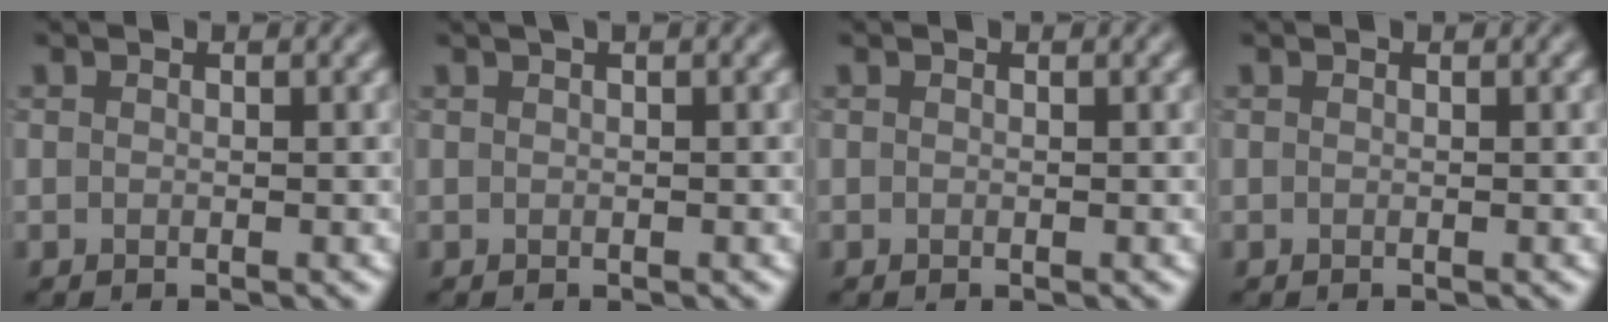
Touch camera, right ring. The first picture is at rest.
{"total": 0.7, "force": [0.4, 0.2, 0.5], "torque": [-0.009, 0.005, 0.005]}
{"total": 0.0}
{"total": 0.0}